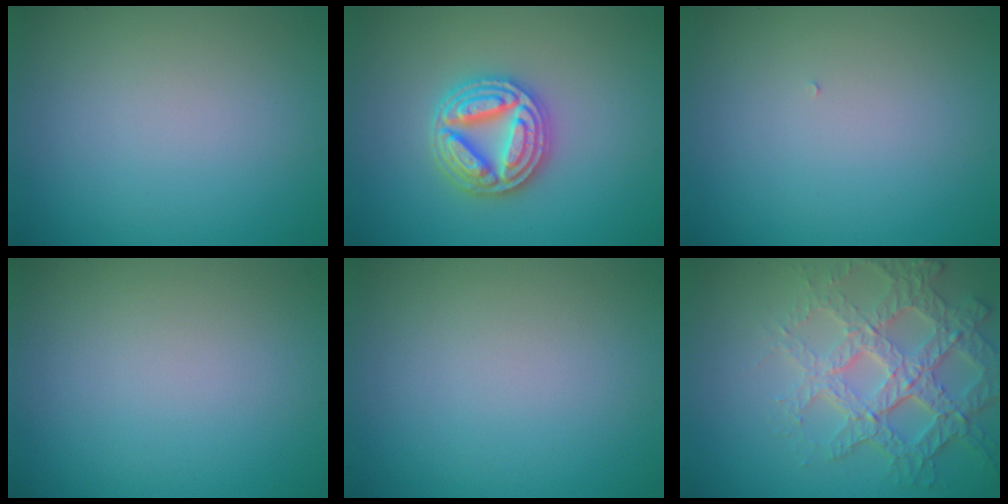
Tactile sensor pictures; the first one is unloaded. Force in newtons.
{"total": 4.9, "press": 4.8, "slide": 0.8}
{"total": 0.0}
{"total": 0.0}
{"total": 0.0}
{"total": 6.6, "press": 5.0, "slide": 4.3}